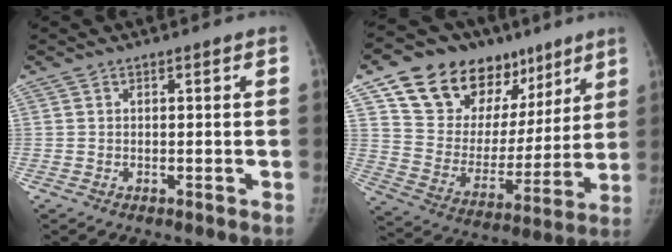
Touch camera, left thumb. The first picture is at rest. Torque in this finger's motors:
{"motor_torque": [0.71, 0.73, 1.35, -1.42, 0.23]}